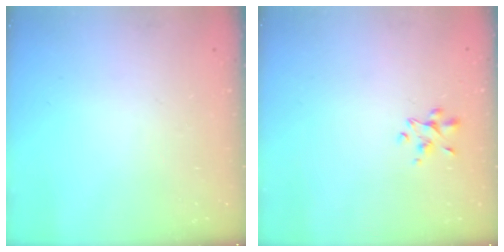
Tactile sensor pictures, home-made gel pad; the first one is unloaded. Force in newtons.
{"total": 2.9, "press": 2.8, "slide": 0.9}